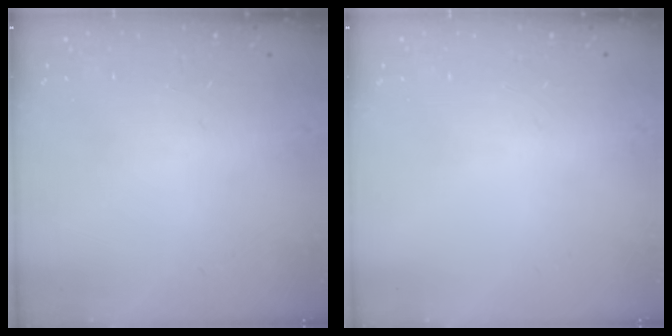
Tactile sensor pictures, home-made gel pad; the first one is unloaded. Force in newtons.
{"total": 0.0}